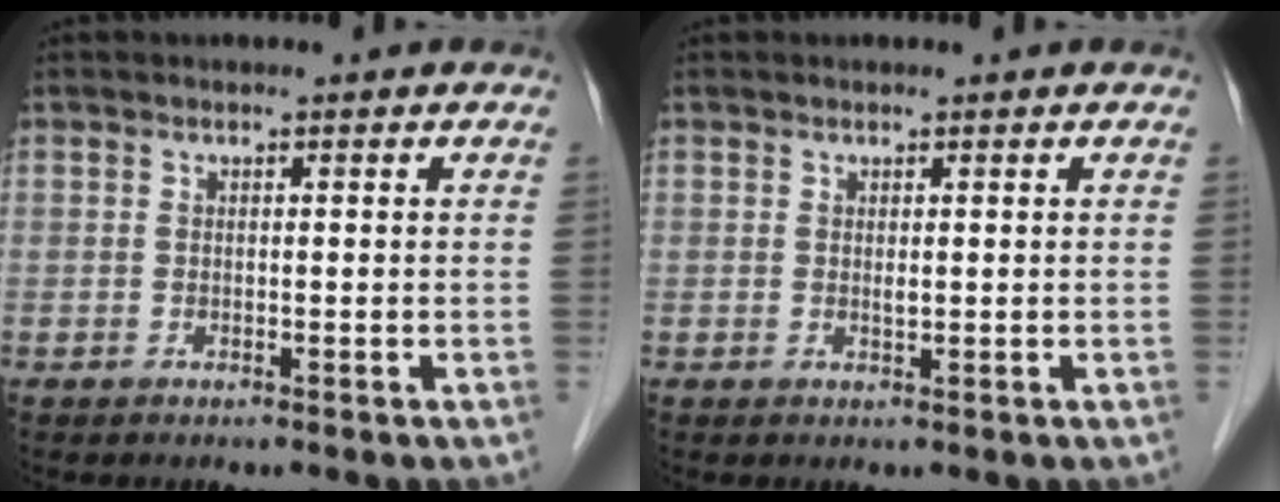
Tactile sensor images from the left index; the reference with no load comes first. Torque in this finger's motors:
{"motor_torque": [-0.05, 0.02, 0.04, 0.02]}